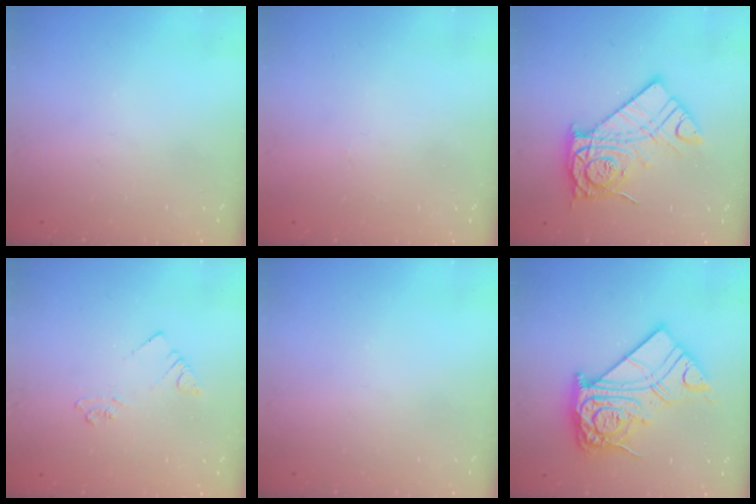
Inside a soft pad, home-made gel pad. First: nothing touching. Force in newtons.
{"total": 0.0}
{"total": 14.9, "press": 14.8, "slide": 1.1}
{"total": 3.6, "press": 3.6, "slide": 0.6}
{"total": 0.0}
{"total": 19.5, "press": 19.4, "slide": 1.6}